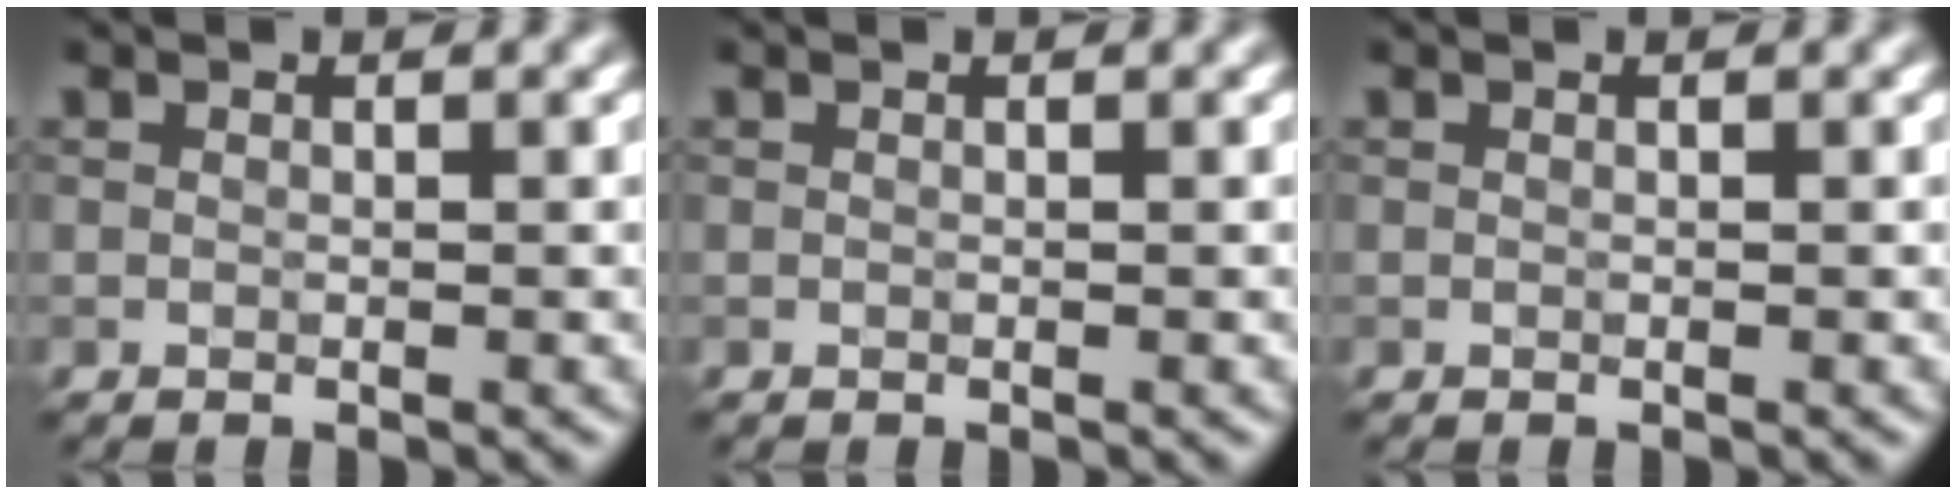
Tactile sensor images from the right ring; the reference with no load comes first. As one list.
[{"total": 0.0}, {"total": 0.0}]